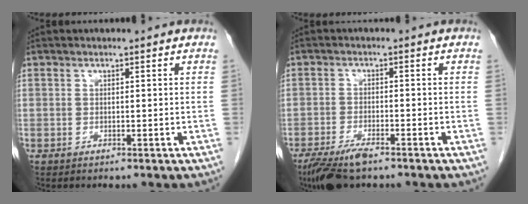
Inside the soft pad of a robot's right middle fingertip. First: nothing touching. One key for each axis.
{"total": 6.6, "fx": -4.9, "fy": 1.6, "fz": 4.1, "tx": -0.079, "ty": -0.014, "tz": -0.087}